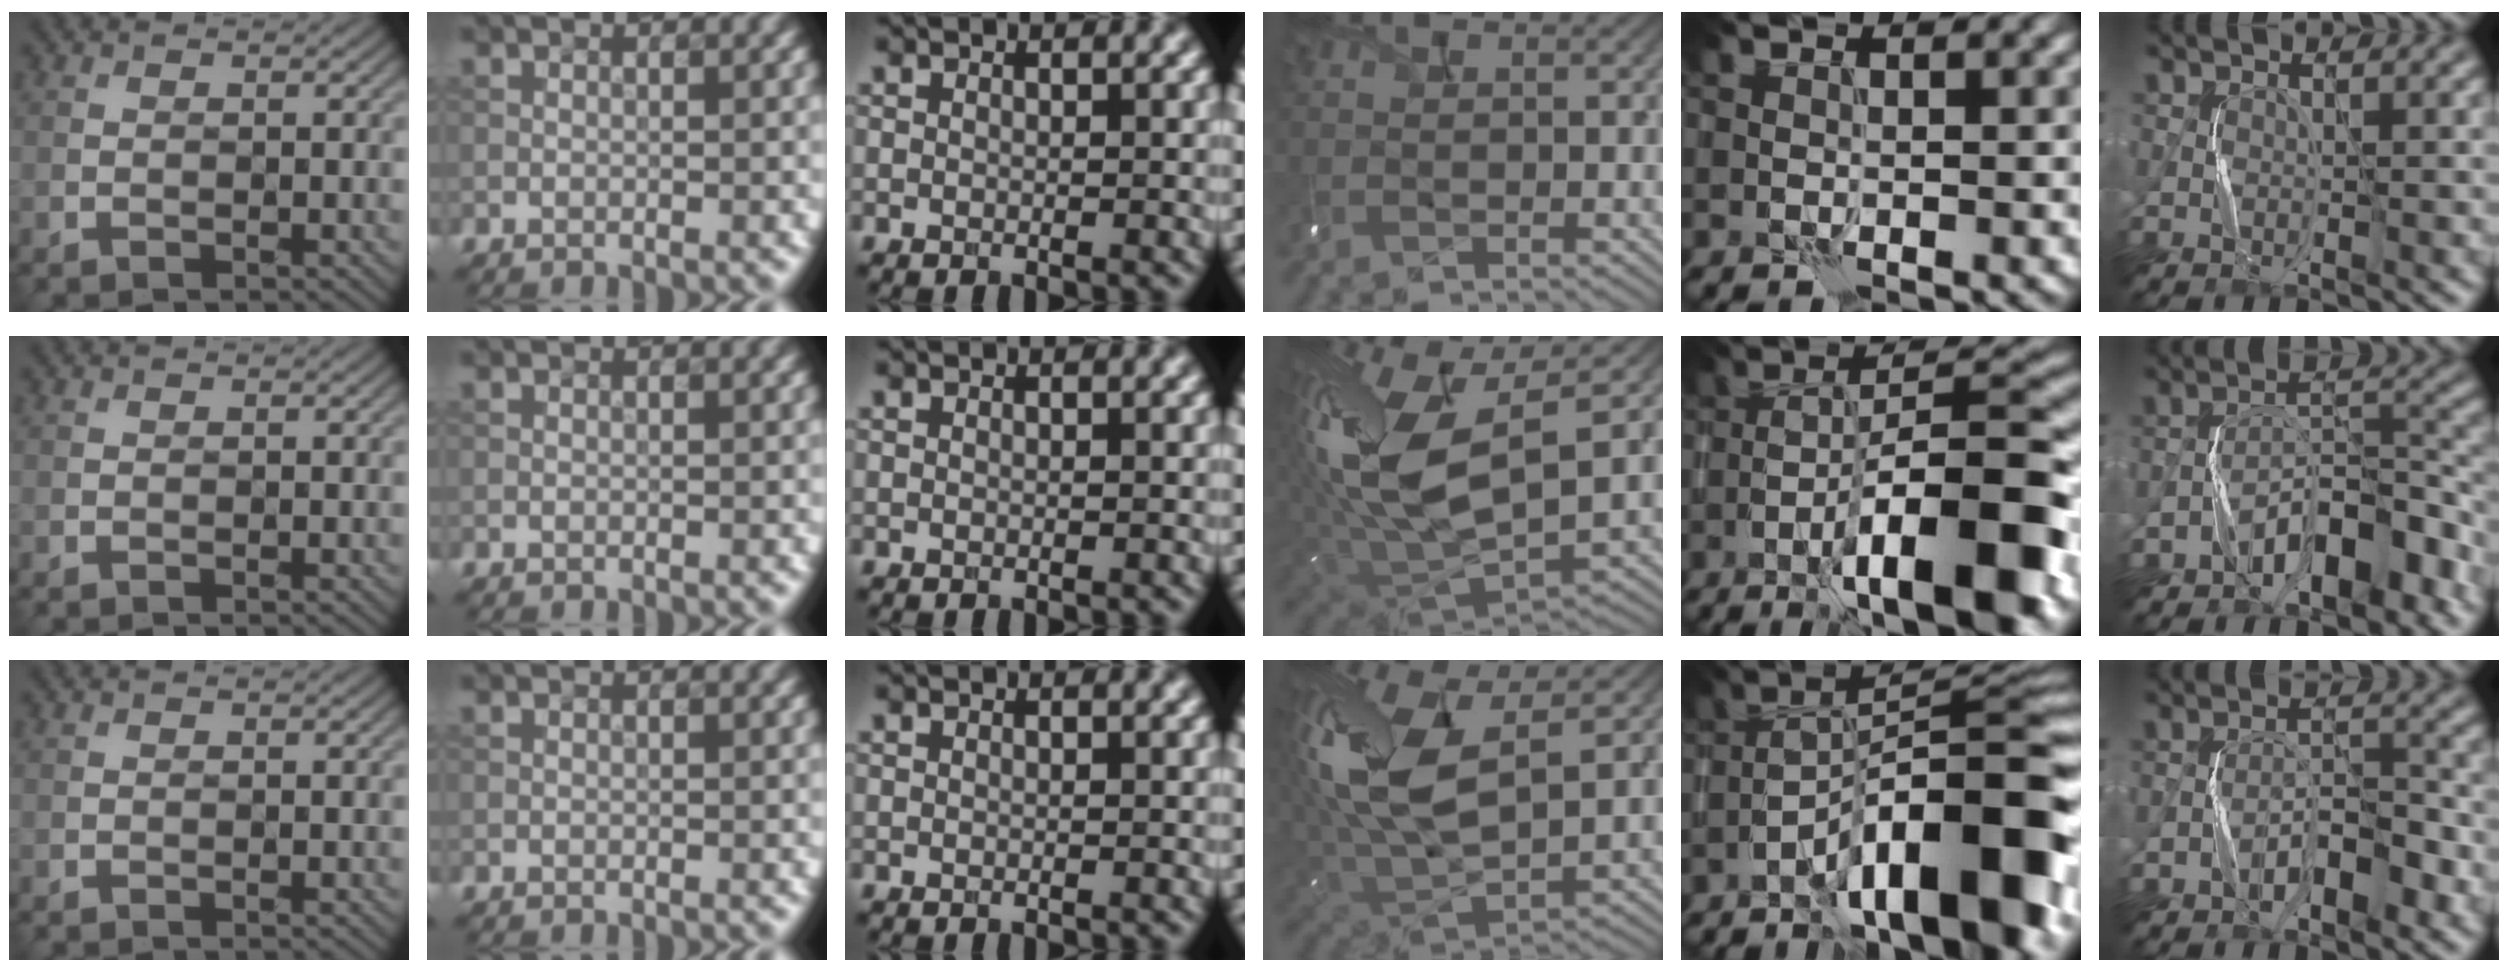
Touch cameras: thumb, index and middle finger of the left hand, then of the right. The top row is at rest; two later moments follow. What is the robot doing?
{"motion": "shake", "object": "box of matches"}